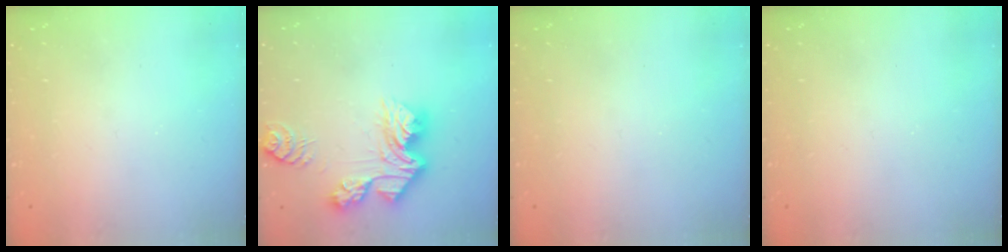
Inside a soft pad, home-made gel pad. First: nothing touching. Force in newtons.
{"total": 14.6, "press": 14.5, "slide": 1.3}
{"total": 0.0}
{"total": 0.0}